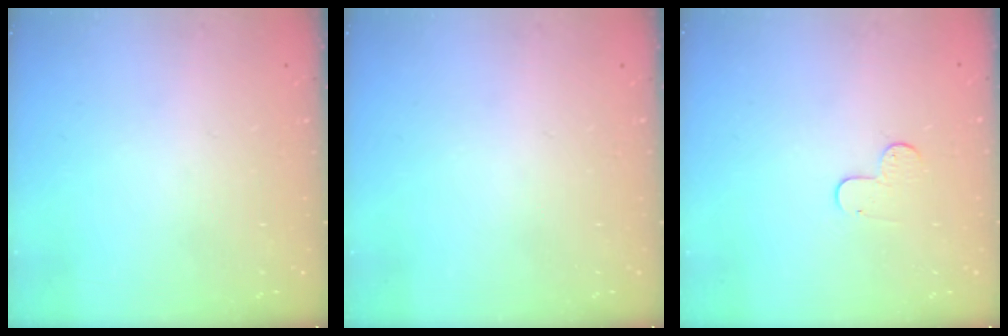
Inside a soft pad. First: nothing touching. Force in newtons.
{"total": 0.0}
{"total": 5.5, "press": 5.5, "slide": 0.5}